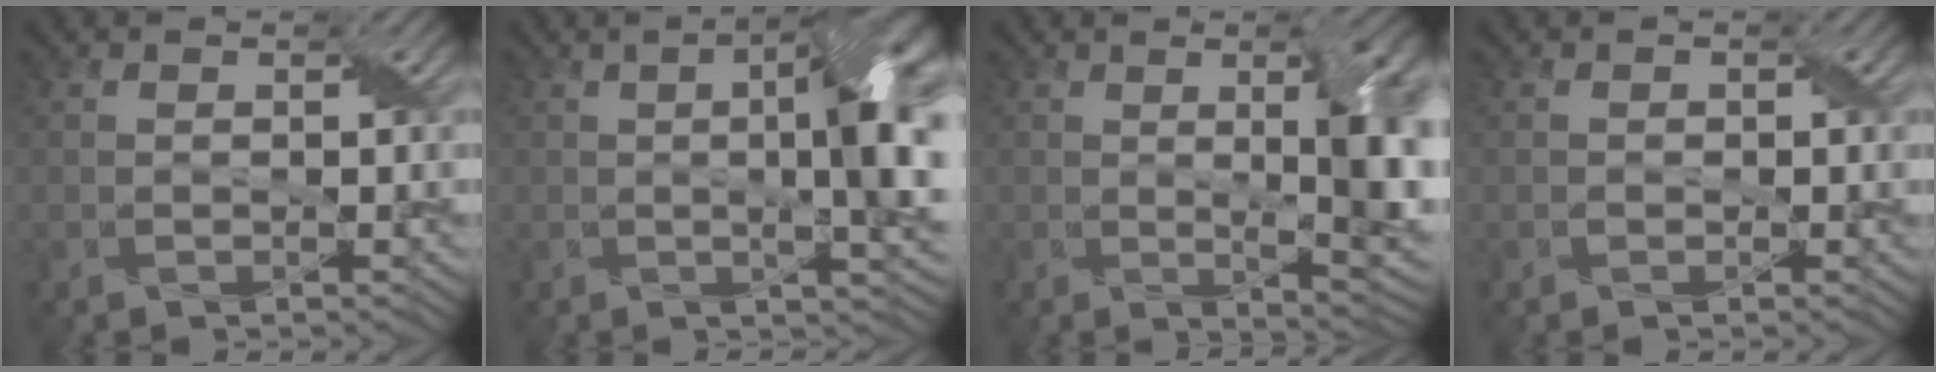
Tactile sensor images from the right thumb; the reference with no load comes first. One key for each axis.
{"total": 12.7, "fx": 0.7, "fy": 3.9, "fz": 12.1, "tx": -0.163, "ty": 0.008, "tz": 0.008}
{"total": 10.9, "fx": 0.7, "fy": 3.1, "fz": 10.4, "tx": -0.137, "ty": 0.003, "tz": 0.017}
{"total": 0.6, "fx": -0.2, "fy": 0.5, "fz": 0.3, "tx": -0.006, "ty": -0.003, "tz": -0.004}